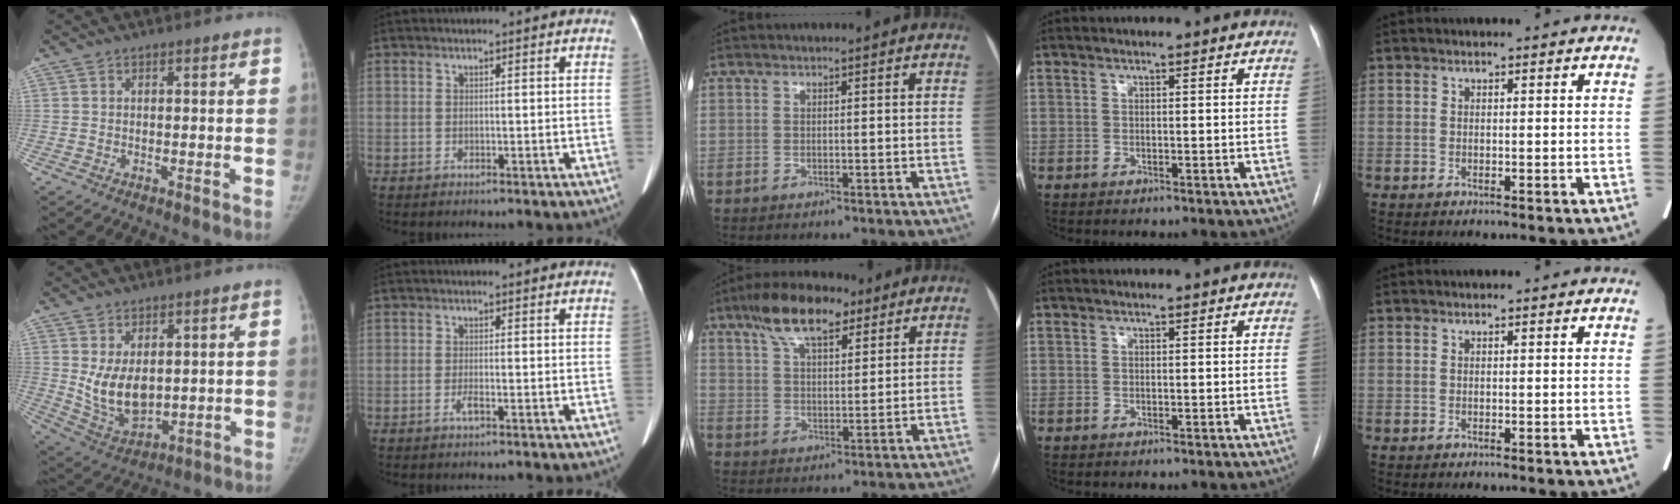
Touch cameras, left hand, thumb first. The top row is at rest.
{"thumb": {"total": 9.9, "force": [1.5, 6.4, 7.4], "torque": [-0.111, -0.023, 0.053]}, "index": {"total": 1.1, "force": [-0.7, 0.0, 0.9], "torque": [-0.024, -0.002, -0.012]}, "middle": {"total": 11.0, "force": [7.2, 4.1, 7.2], "torque": [-0.132, 0.023, 0.127]}}